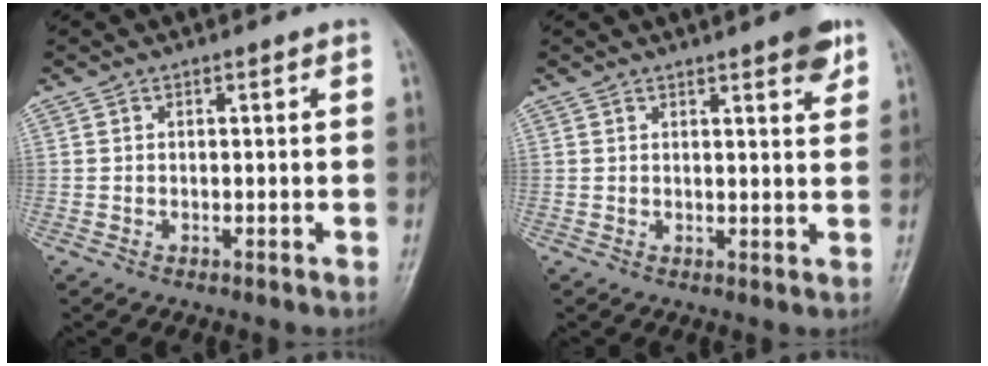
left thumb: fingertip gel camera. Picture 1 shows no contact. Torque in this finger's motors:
{"motor_torque": [0.64, 0.28, 0.25, -0.36, 0.00]}